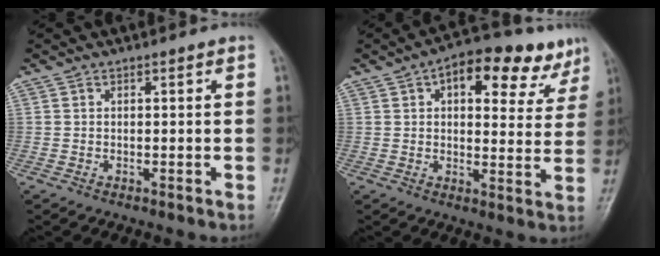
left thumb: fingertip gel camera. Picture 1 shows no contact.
{"total": 15.2, "force": [8.1, 7.6, 10.4], "torque": [-0.088, -0.007, 0.105]}